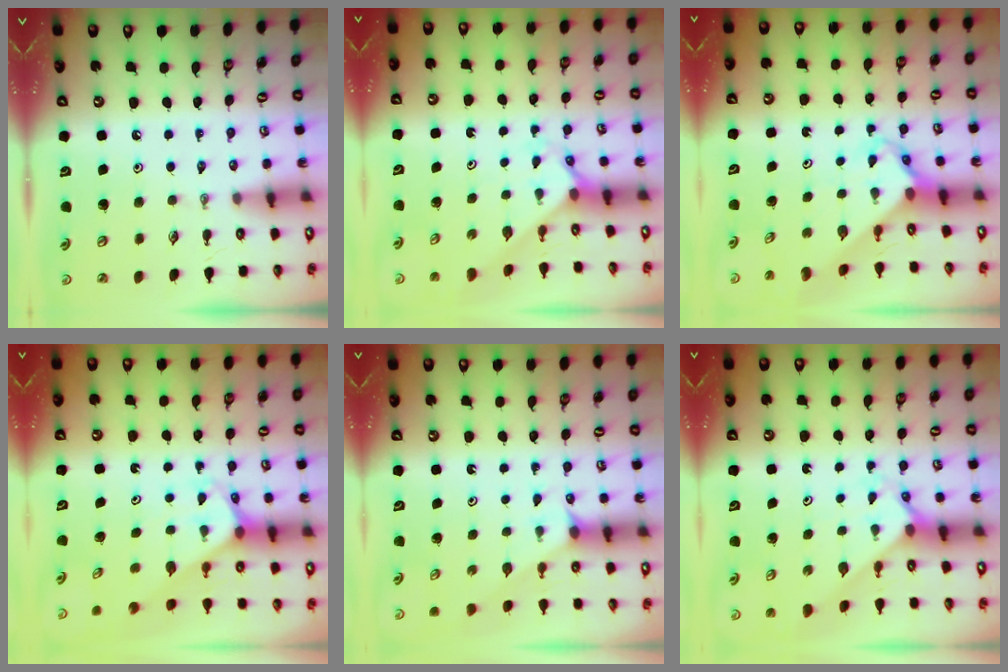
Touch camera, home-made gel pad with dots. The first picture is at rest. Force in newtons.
{"total": 2.5, "press": 2.5, "slide": 0.2}
{"total": 2.9, "press": 2.9, "slide": 0.3}
{"total": 2.4, "press": 2.4, "slide": 0.2}
{"total": 2.0, "press": 2.0, "slide": 0.2}
{"total": 2.3, "press": 2.3, "slide": 0.2}